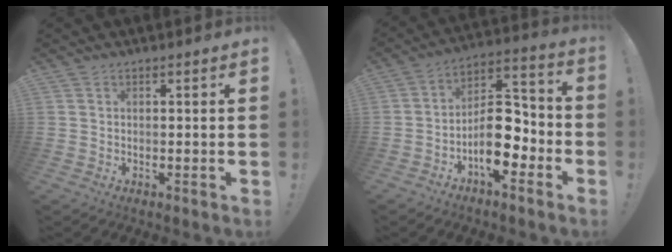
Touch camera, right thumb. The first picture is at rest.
{"total": 14.2, "force": [-5.5, 7.9, 10.4], "torque": [-0.160, 0.030, -0.085]}